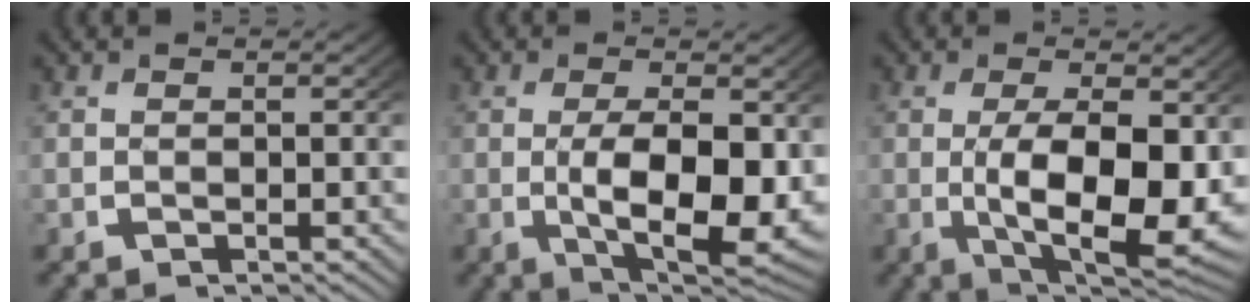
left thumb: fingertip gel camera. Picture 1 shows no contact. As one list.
[{"total": 10.1, "force": [-1.6, 5.4, 8.3], "torque": [-0.155, -0.043, -0.003]}, {"total": 11.6, "force": [-1.3, 6.2, 9.8], "torque": [-0.187, -0.046, 0.005]}]